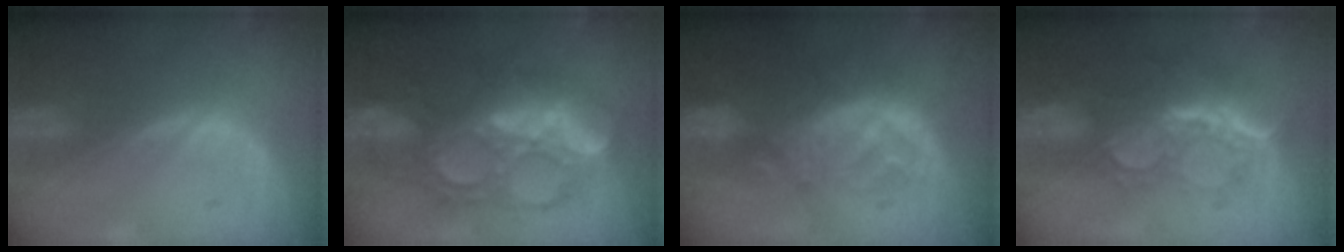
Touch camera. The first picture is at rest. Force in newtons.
{"total": 10.6, "press": 10.5, "slide": 0.7}
{"total": 9.3, "press": 8.1, "slide": 4.6}
{"total": 9.2, "press": 7.7, "slide": 5.0}